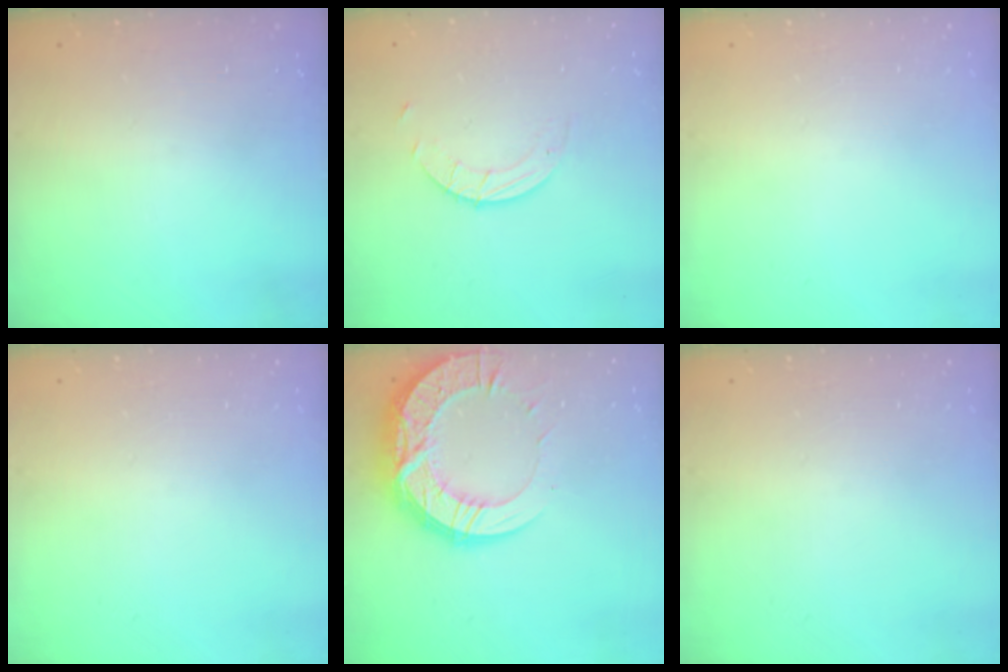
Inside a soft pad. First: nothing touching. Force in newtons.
{"total": 2.7, "press": 2.7, "slide": 0.3}
{"total": 0.0}
{"total": 0.0}
{"total": 20.3, "press": 20.2, "slide": 1.7}
{"total": 0.0}